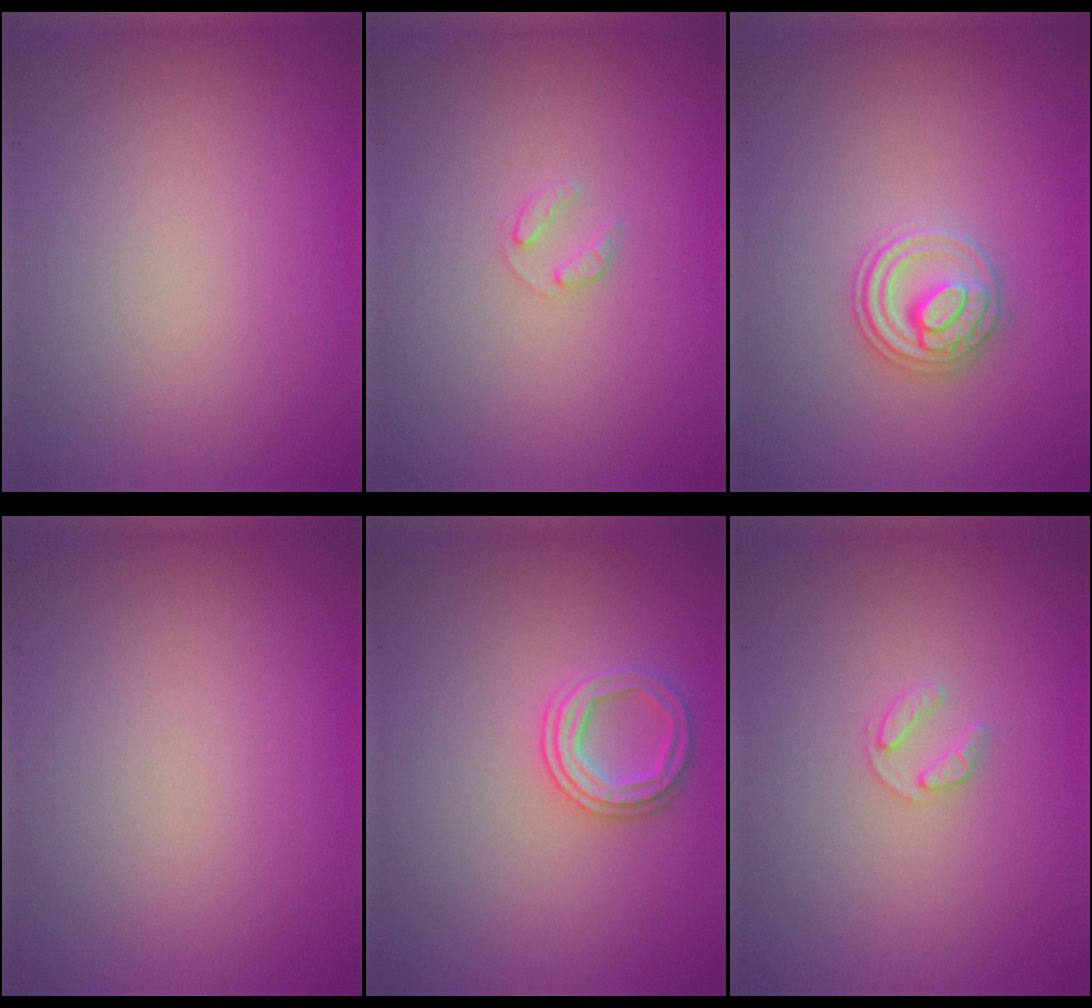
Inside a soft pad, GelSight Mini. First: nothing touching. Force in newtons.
{"total": 1.1, "press": 1.1, "slide": 0.2}
{"total": 2.8, "press": 2.7, "slide": 0.6}
{"total": 0.0}
{"total": 2.4, "press": 2.4, "slide": 0.2}
{"total": 1.3, "press": 1.3, "slide": 0.2}